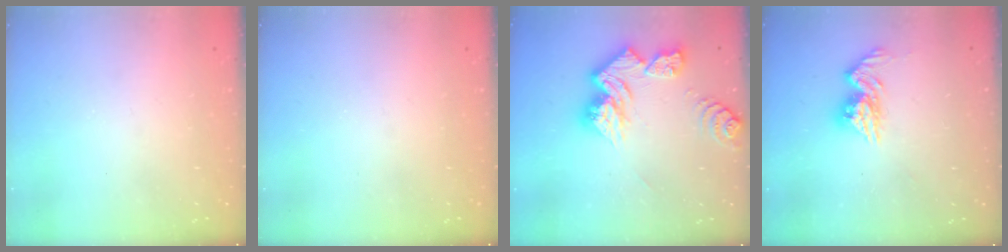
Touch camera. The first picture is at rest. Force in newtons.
{"total": 0.0}
{"total": 14.5, "press": 14.4, "slide": 1.5}
{"total": 11.0, "press": 11.0, "slide": 1.0}